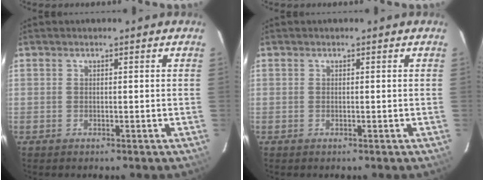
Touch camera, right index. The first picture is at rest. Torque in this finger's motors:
{"motor_torque": [0.09, 0.12, 0.03, 0.01]}